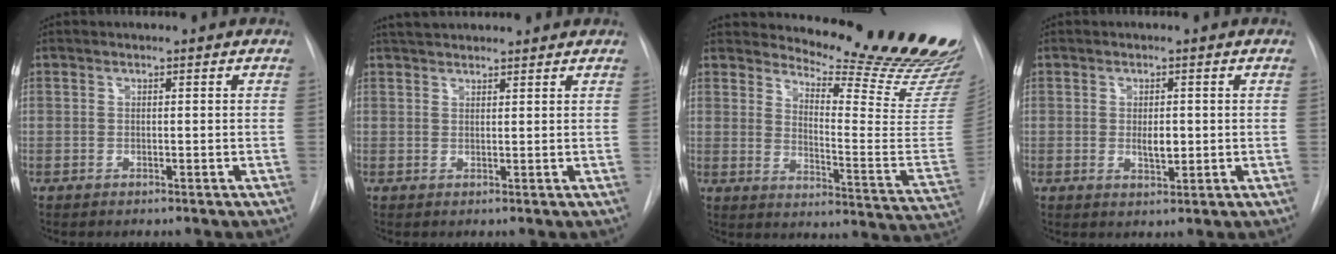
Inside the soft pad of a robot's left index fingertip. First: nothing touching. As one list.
[{"total": 6.5, "force": [6.0, 1.3, 2.1], "torque": [-0.034, 0.039, 0.088]}, {"total": 22.8, "force": [21.1, 1.9, 8.6], "torque": [-0.113, -0.151, 0.250]}, {"total": 2.7, "force": [0.0, 1.2, 2.4], "torque": [-0.039, -0.003, 0.003]}]